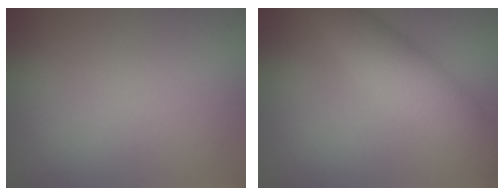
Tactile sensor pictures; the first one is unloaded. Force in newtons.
{"total": 5.1, "press": 5.1, "slide": 0.1}